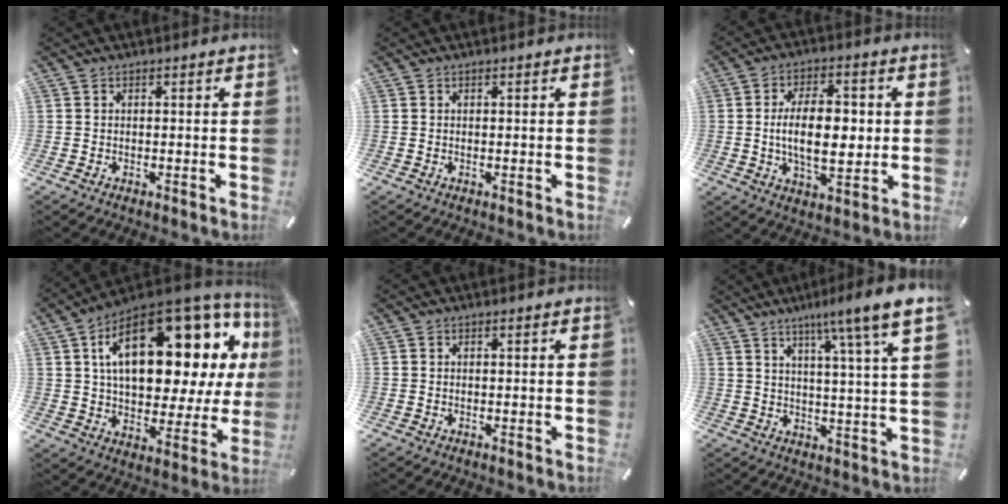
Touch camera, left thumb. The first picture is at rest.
{"total": 0.0}
{"total": 13.2, "force": [0.1, 7.1, 11.1], "torque": [-0.185, 0.005, -0.002]}
{"total": 23.6, "force": [9.5, 12.4, 17.7], "torque": [-0.278, -0.060, 0.160]}
{"total": 0.0}
{"total": 10.1, "force": [6.6, -0.3, 7.6], "torque": [-0.117, -0.053, 0.094]}